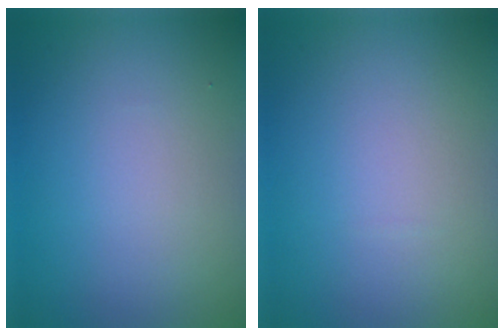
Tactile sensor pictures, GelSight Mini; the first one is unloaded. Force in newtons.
{"total": 0.0}